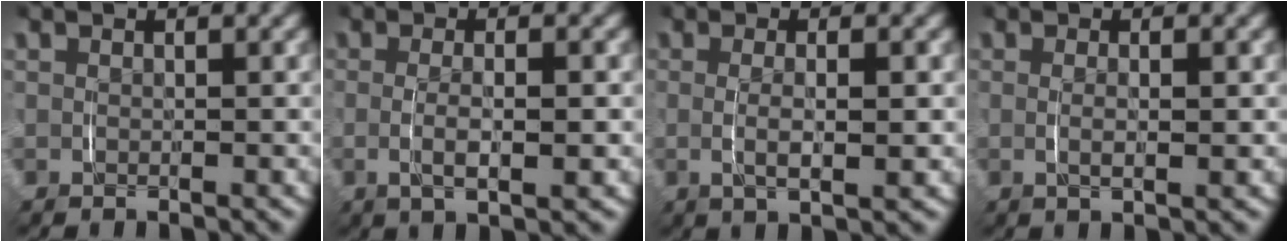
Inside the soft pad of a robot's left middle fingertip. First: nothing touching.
{"total": 3.0, "force": [-0.5, 0.8, 2.8], "torque": [-0.054, -0.006, -0.003]}
{"total": 2.9, "force": [-0.1, 0.6, 2.8], "torque": [-0.052, -0.007, 0.005]}
{"total": 1.6, "force": [0.1, 0.2, 1.6], "torque": [-0.029, -0.005, 0.004]}